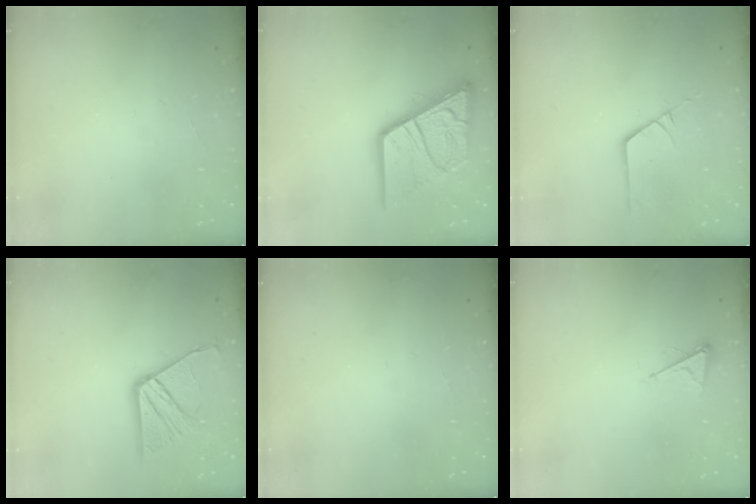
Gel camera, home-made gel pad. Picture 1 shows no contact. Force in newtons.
{"total": 21.2, "press": 21.1, "slide": 2.4}
{"total": 2.3, "press": 2.3, "slide": 0.3}
{"total": 12.2, "press": 12.2, "slide": 0.9}
{"total": 0.0}
{"total": 3.6, "press": 3.6, "slide": 0.4}